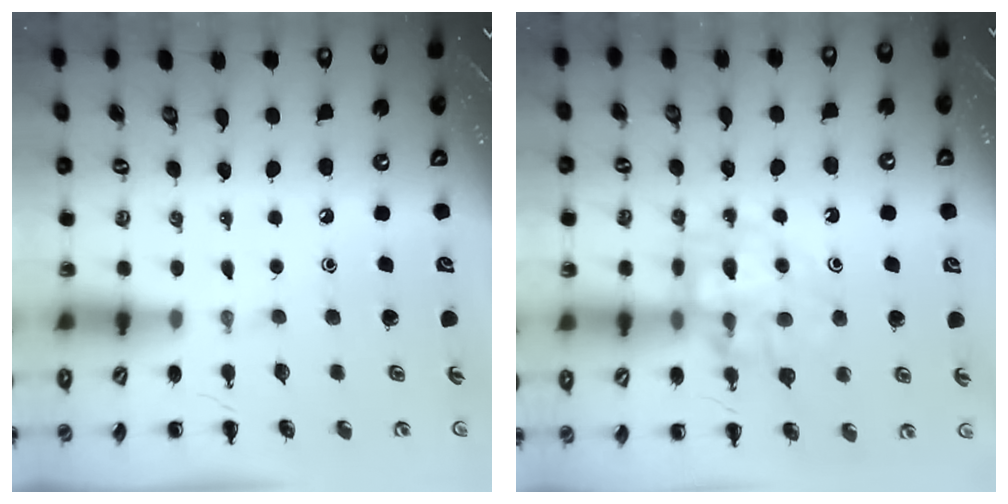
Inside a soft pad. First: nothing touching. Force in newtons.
{"total": 13.9, "press": 13.7, "slide": 2.5}